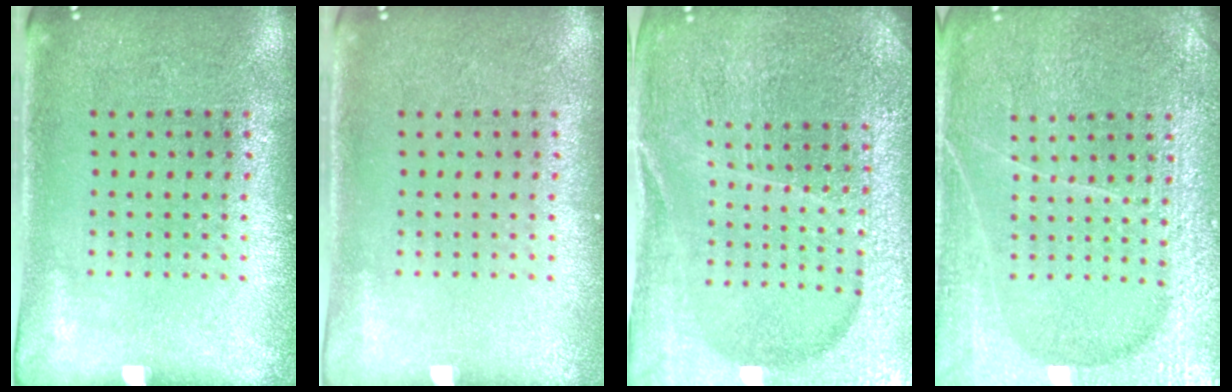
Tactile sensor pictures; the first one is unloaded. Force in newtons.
{"total": 0.0}
{"total": 5.0, "press": 4.6, "slide": 2.1}
{"total": 6.6, "press": 6.5, "slide": 0.8}